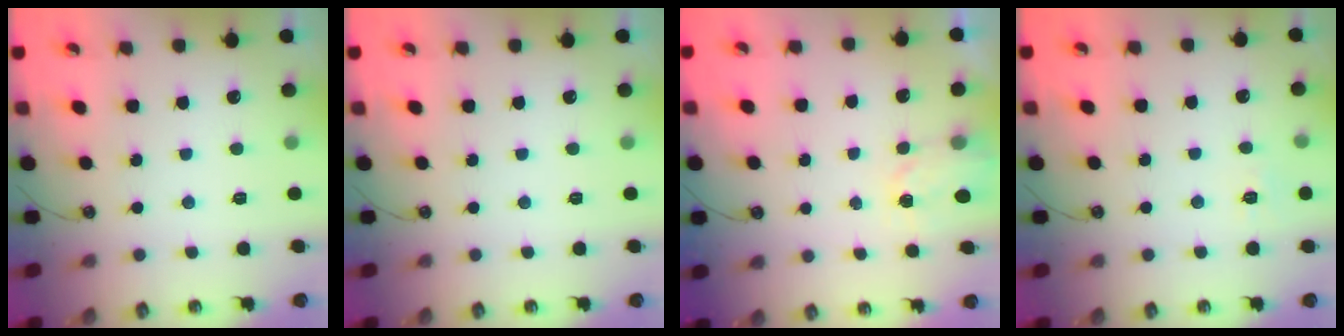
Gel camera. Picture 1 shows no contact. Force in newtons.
{"total": 0.0}
{"total": 2.6, "press": 2.5, "slide": 0.4}
{"total": 5.9, "press": 5.9, "slide": 0.7}